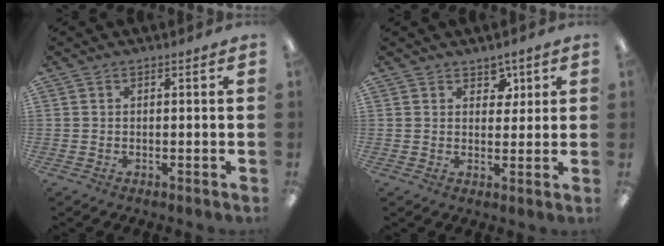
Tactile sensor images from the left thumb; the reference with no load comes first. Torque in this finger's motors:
{"motor_torque": [0.21, 0.26, -0.41, 0.17, 0.05]}